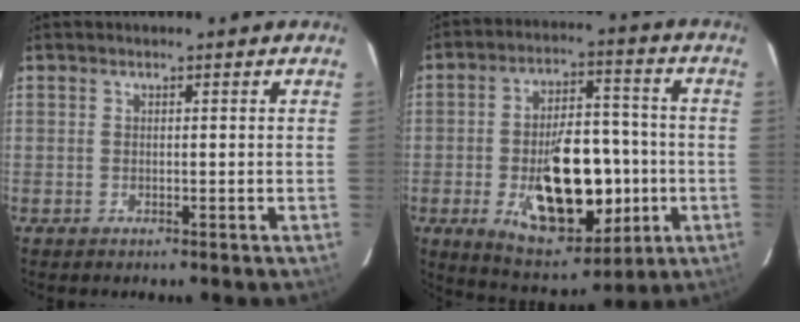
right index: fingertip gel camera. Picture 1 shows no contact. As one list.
[{"total": 19.6, "force": [-4.5, 10.2, 16.2], "torque": [-0.277, 0.008, -0.046]}]